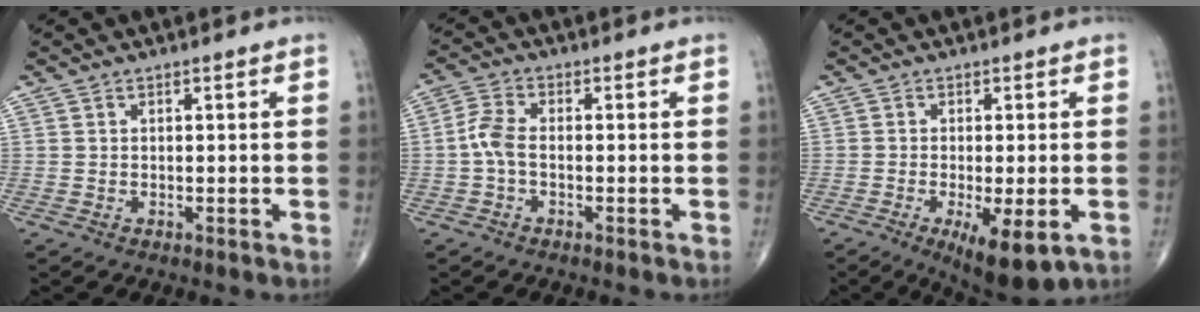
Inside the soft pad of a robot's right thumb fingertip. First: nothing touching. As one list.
[{"total": 4.2, "force": [-0.9, 2.1, 3.5], "torque": [-0.078, 0.012, -0.026]}, {"total": 9.2, "force": [-3.4, 2.6, 8.1], "torque": [-0.122, -0.015, -0.048]}]